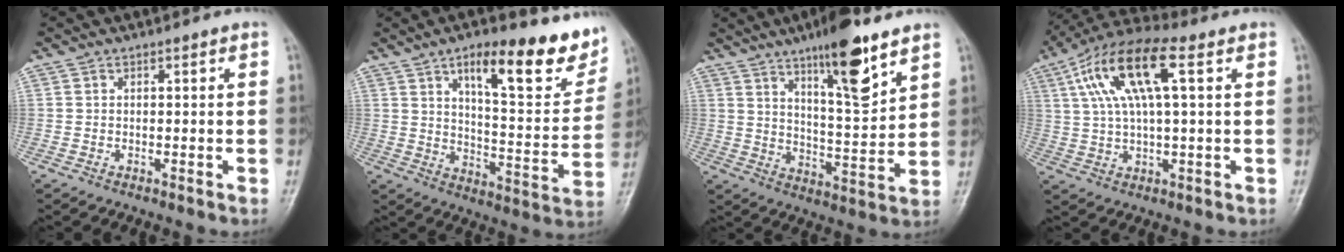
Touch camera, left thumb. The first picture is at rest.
{"total": 19.2, "force": [11.6, 6.3, 13.9], "torque": [-0.144, -0.062, 0.172]}
{"total": 14.2, "force": [8.8, 3.3, 10.7], "torque": [-0.152, -0.053, 0.146]}
{"total": 14.4, "force": [4.7, 4.7, 12.7], "torque": [-0.257, 0.025, 0.081]}